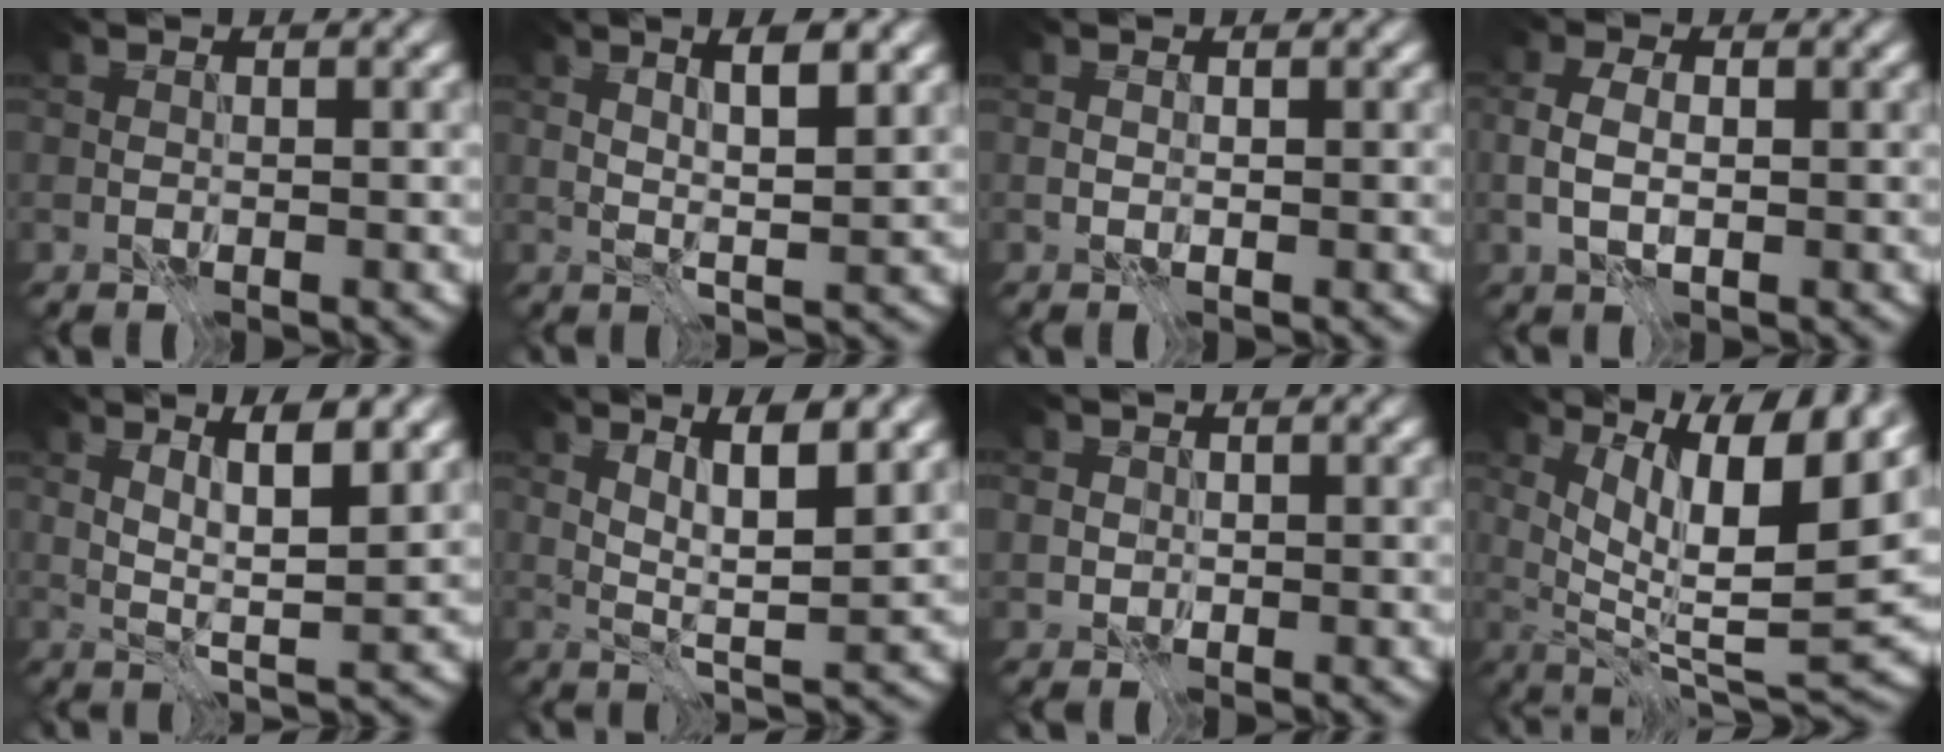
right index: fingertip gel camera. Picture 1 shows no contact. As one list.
[{"total": 4.1, "force": [1.8, 0.8, 3.6], "torque": [-0.054, 0.000, 0.029]}, {"total": 0.7, "force": [0.1, 0.4, 0.5], "torque": [-0.014, 0.000, 0.001]}, {"total": 2.8, "force": [0.0, 1.8, 2.2], "torque": [-0.054, 0.001, 0.001]}, {"total": 4.6, "force": [2.0, 0.7, 4.1], "torque": [-0.073, -0.005, 0.038]}, {"total": 5.0, "force": [2.2, 0.8, 4.4], "torque": [-0.081, -0.005, 0.045]}, {"total": 1.1, "force": [0.1, 1.0, 0.1], "torque": [0.002, -0.003, 0.003]}, {"total": 13.1, "force": [5.5, 3.8, 11.2], "torque": [-0.156, -0.002, 0.097]}]